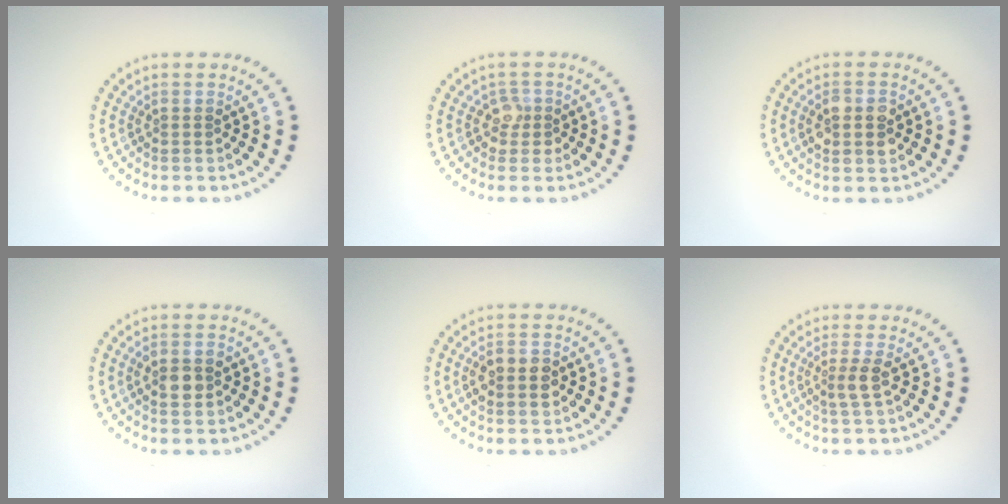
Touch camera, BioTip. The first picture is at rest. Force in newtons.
{"total": 1.7, "press": 1.4, "slide": 1.0}
{"total": 2.8, "press": 2.8, "slide": 0.3}
{"total": 2.3, "press": 2.3, "slide": 0.2}
{"total": 2.8, "press": 2.8, "slide": 0.0}
{"total": 1.8, "press": 1.5, "slide": 1.1}